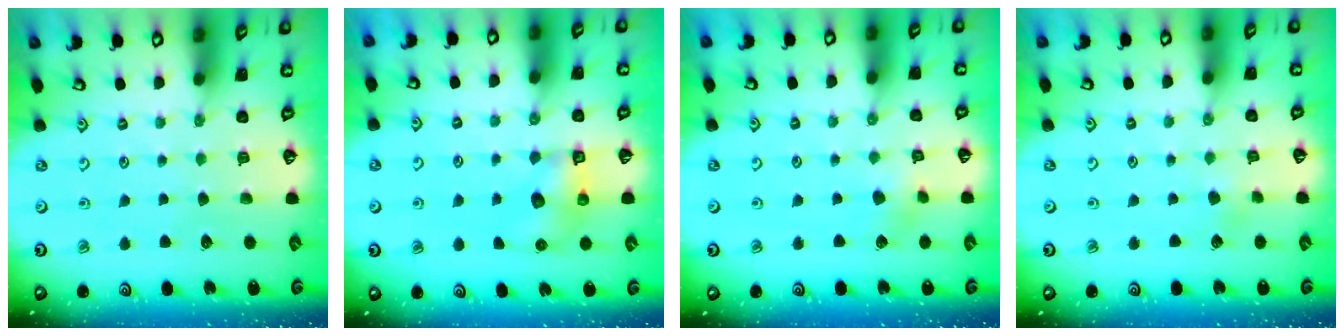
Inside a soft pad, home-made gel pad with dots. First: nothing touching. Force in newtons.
{"total": 6.6, "press": 6.6, "slide": 0.2}
{"total": 4.1, "press": 4.1, "slide": 0.2}
{"total": 1.8, "press": 1.7, "slide": 0.4}